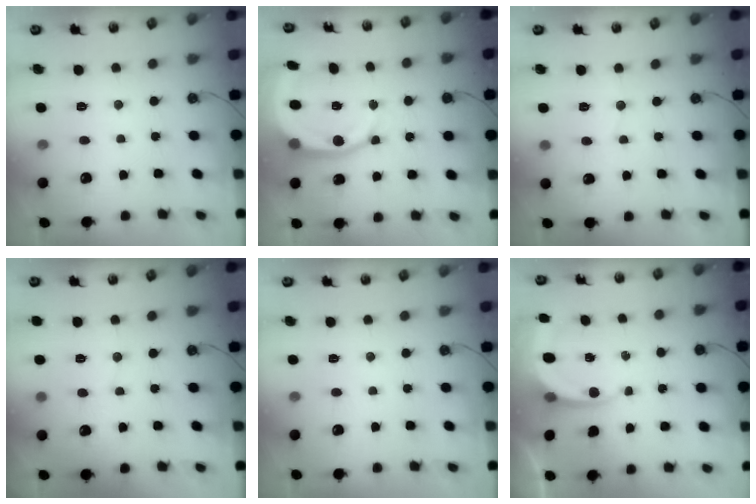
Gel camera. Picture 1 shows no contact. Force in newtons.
{"total": 11.7, "press": 11.5, "slide": 2.1}
{"total": 4.0, "press": 4.0, "slide": 0.4}
{"total": 3.1, "press": 3.0, "slide": 0.9}
{"total": 0.0}
{"total": 4.9, "press": 4.9, "slide": 0.1}